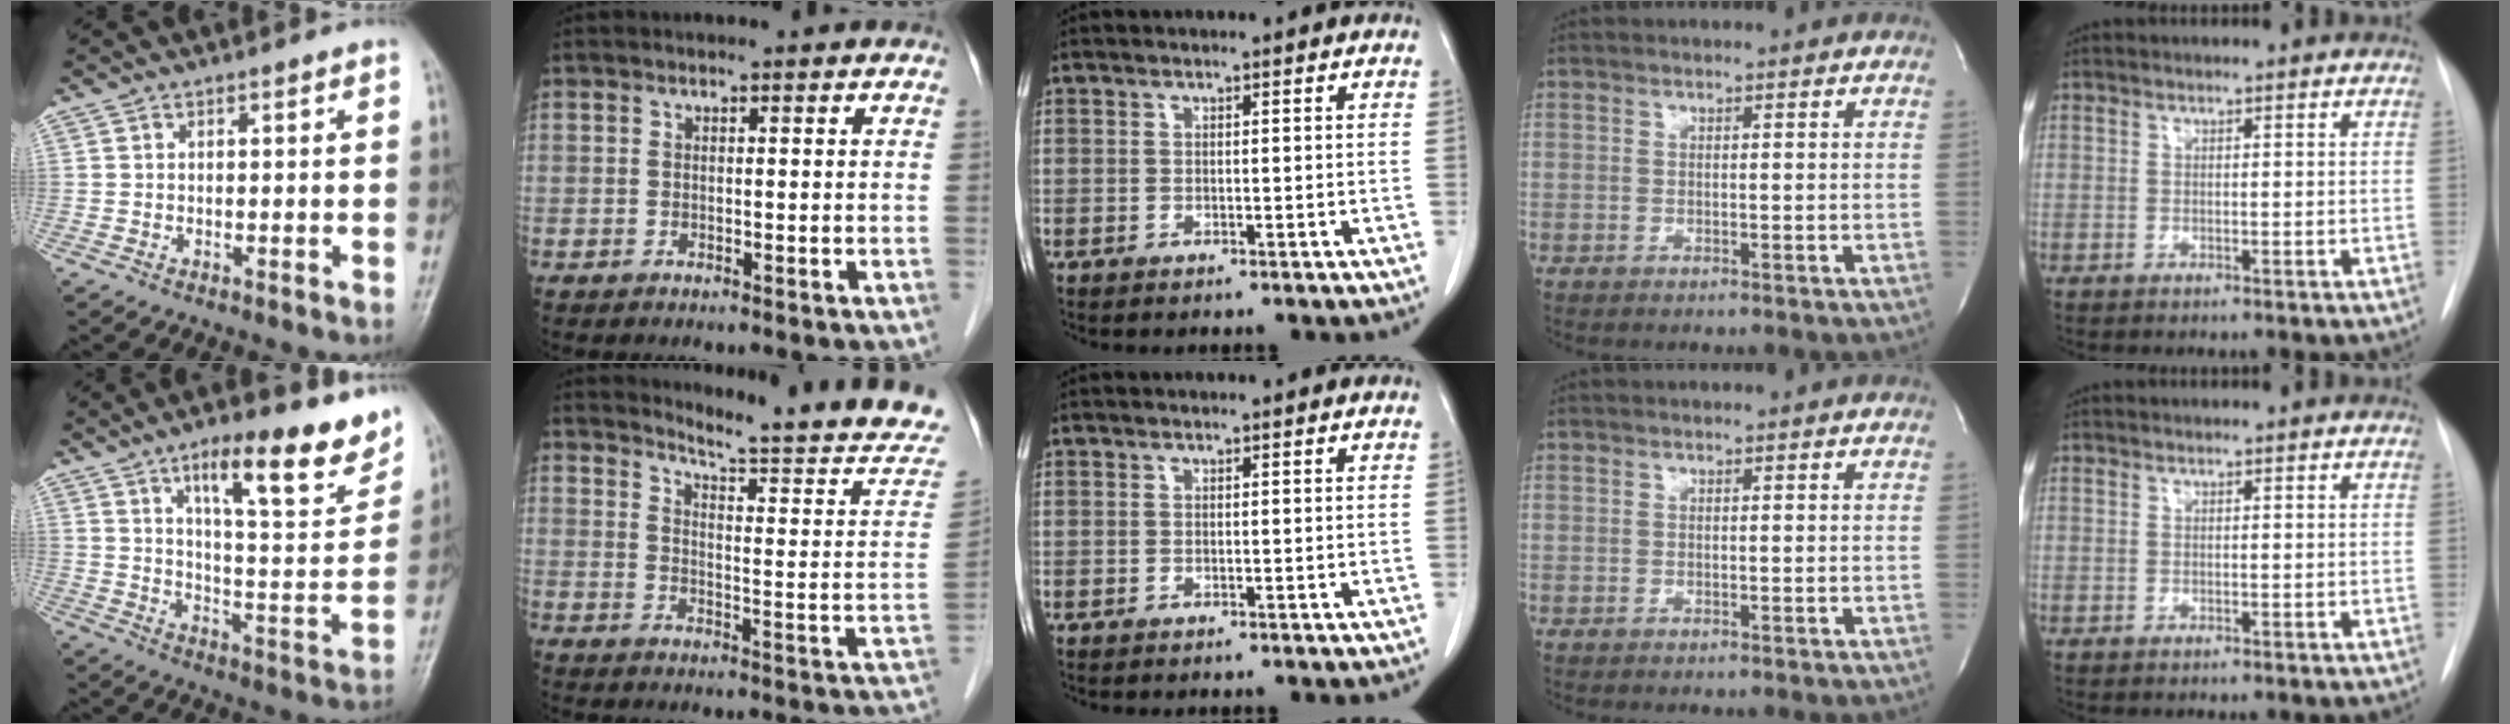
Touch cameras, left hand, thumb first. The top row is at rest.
{"thumb": {"total": 18.5, "force": [11.2, 5.3, 13.8], "torque": [-0.153, -0.060, 0.171]}, "index": {"total": 16.5, "force": [15.6, -0.2, 5.4], "torque": [-0.075, -0.088, 0.186]}}